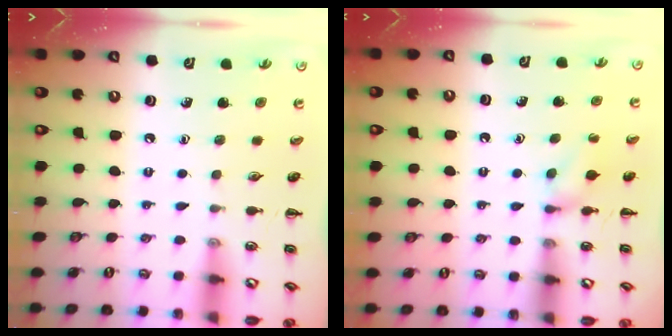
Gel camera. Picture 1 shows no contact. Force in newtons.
{"total": 4.5, "press": 4.2, "slide": 1.5}